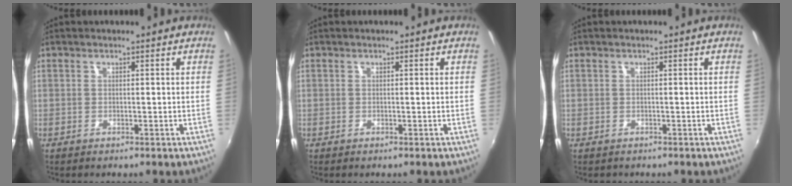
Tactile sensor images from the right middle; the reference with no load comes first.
{"total": 0.0}
{"total": 0.5, "force": [-0.3, 0.4, 0.0], "torque": [0.000, -0.002, -0.004]}